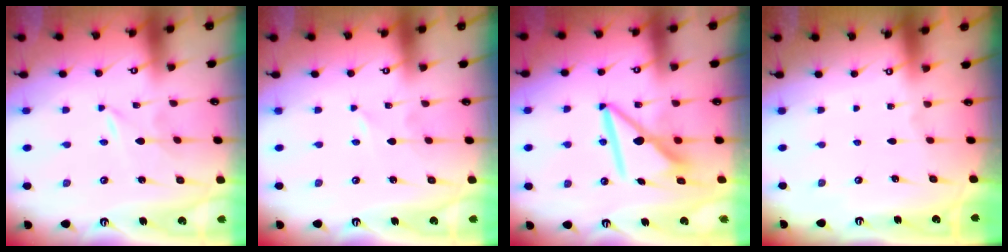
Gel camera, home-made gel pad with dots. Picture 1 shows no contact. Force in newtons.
{"total": 0.0}
{"total": 10.6, "press": 10.5, "slide": 1.2}
{"total": 0.0}